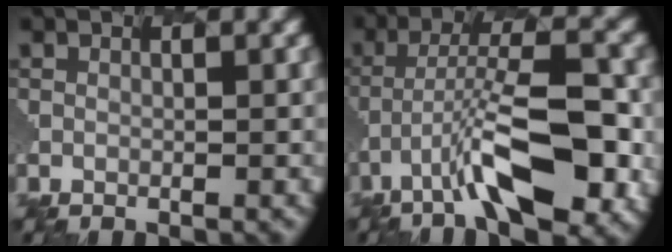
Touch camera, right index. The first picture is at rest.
{"total": 8.5, "force": [-4.3, 2.6, 6.8], "torque": [-0.126, 0.023, -0.078]}